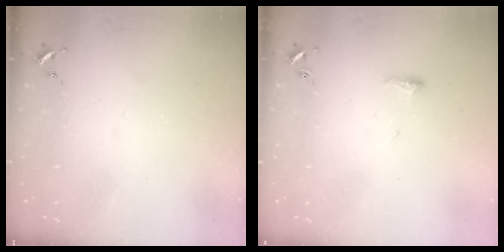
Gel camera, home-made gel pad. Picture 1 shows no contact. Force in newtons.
{"total": 6.0, "press": 5.9, "slide": 1.1}